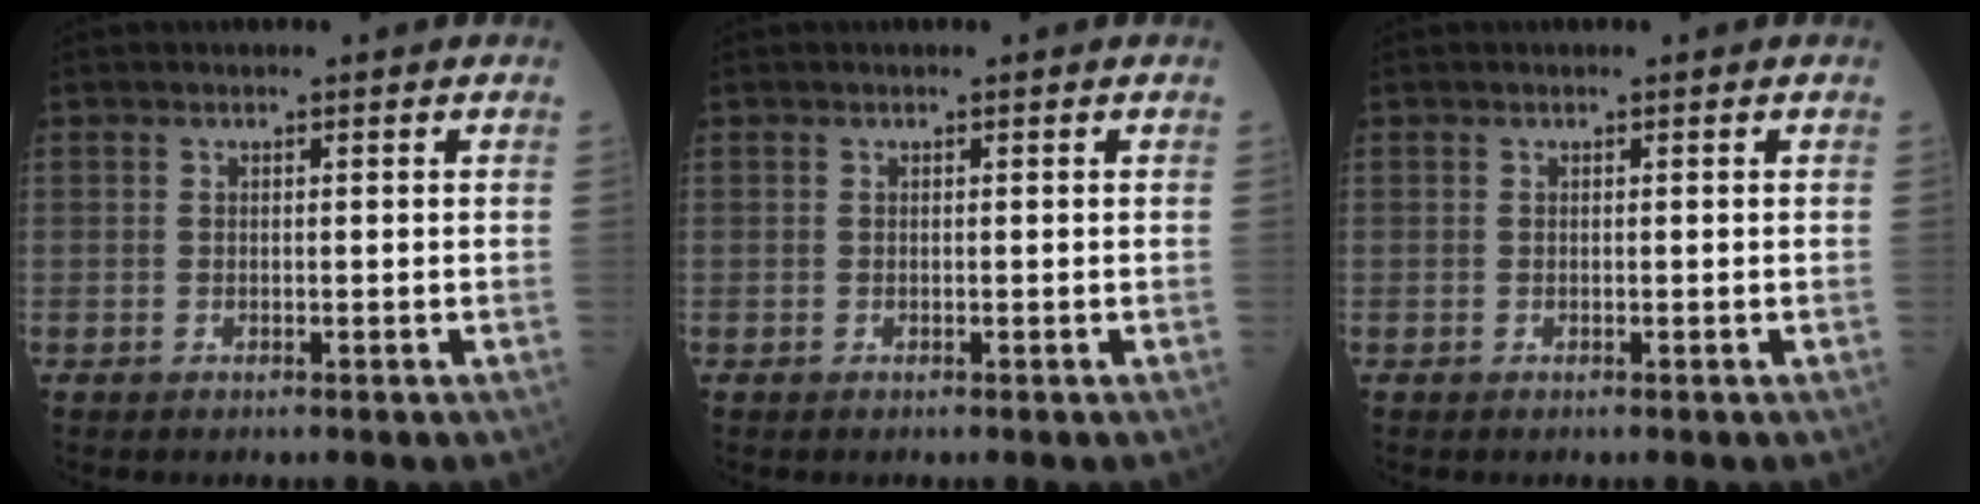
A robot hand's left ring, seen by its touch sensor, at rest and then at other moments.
{"total": 0.0}
{"total": 0.0}